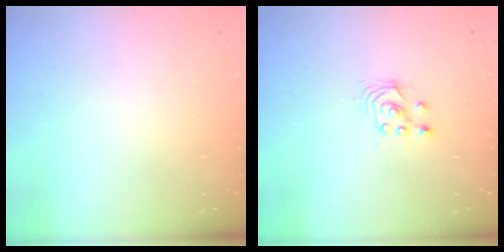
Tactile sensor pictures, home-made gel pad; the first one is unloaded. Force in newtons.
{"total": 2.5, "press": 2.5, "slide": 0.2}